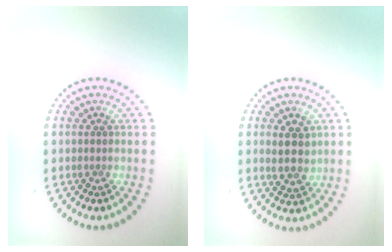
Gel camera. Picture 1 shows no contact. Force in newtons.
{"total": 3.0, "press": 2.8, "slide": 0.8}